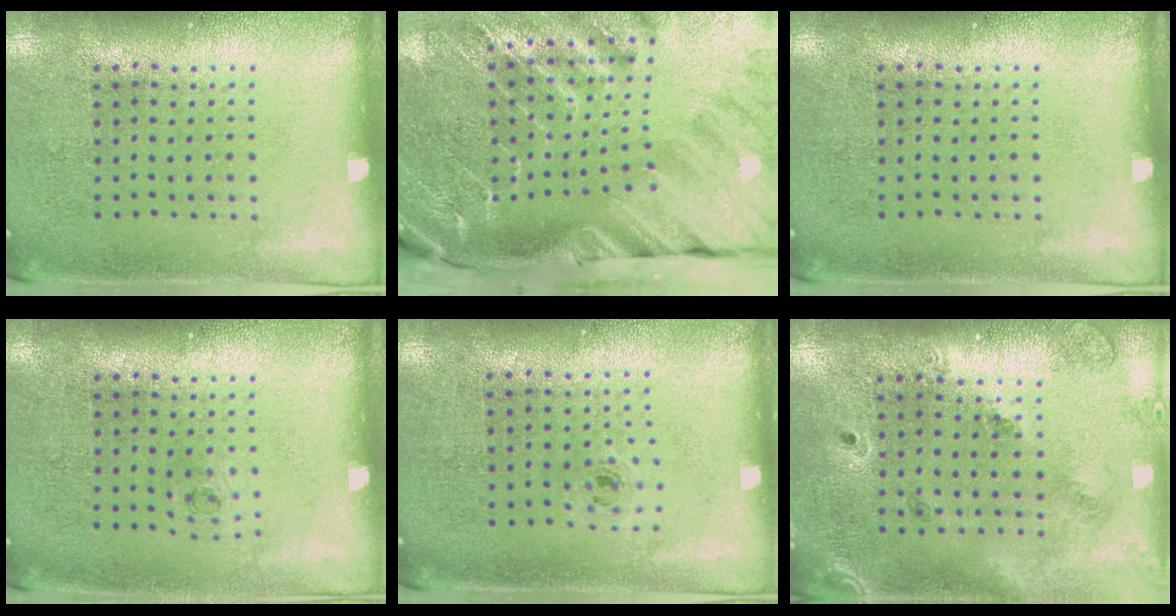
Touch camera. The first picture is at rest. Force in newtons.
{"total": 4.1, "press": 3.1, "slide": 2.7}
{"total": 0.0}
{"total": 0.5, "press": 0.2, "slide": 0.4}
{"total": 0.6, "press": 0.3, "slide": 0.5}
{"total": 1.4, "press": 1.3, "slide": 0.3}